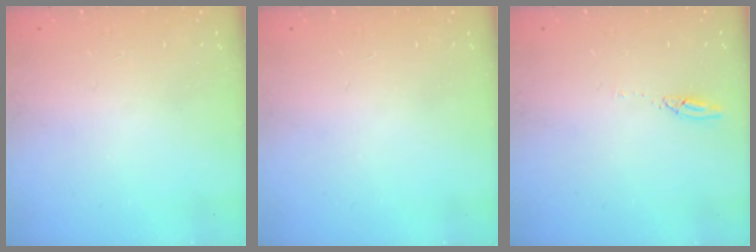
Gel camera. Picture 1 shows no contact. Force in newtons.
{"total": 0.0}
{"total": 2.7, "press": 2.7, "slide": 0.2}